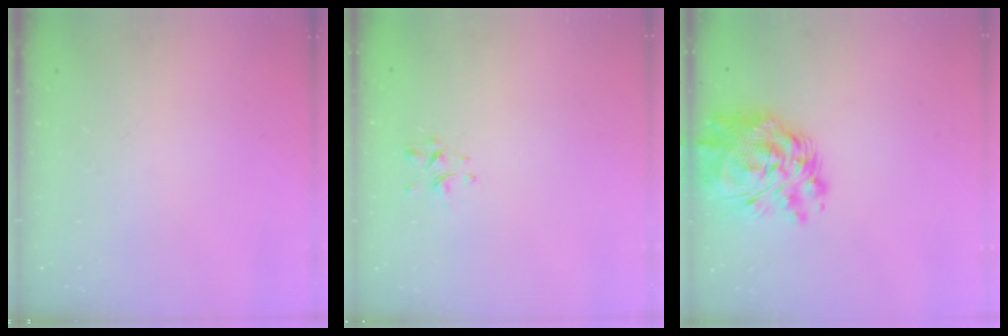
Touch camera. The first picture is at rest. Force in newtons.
{"total": 1.3, "press": 1.1, "slide": 0.6}
{"total": 13.3, "press": 12.2, "slide": 5.4}